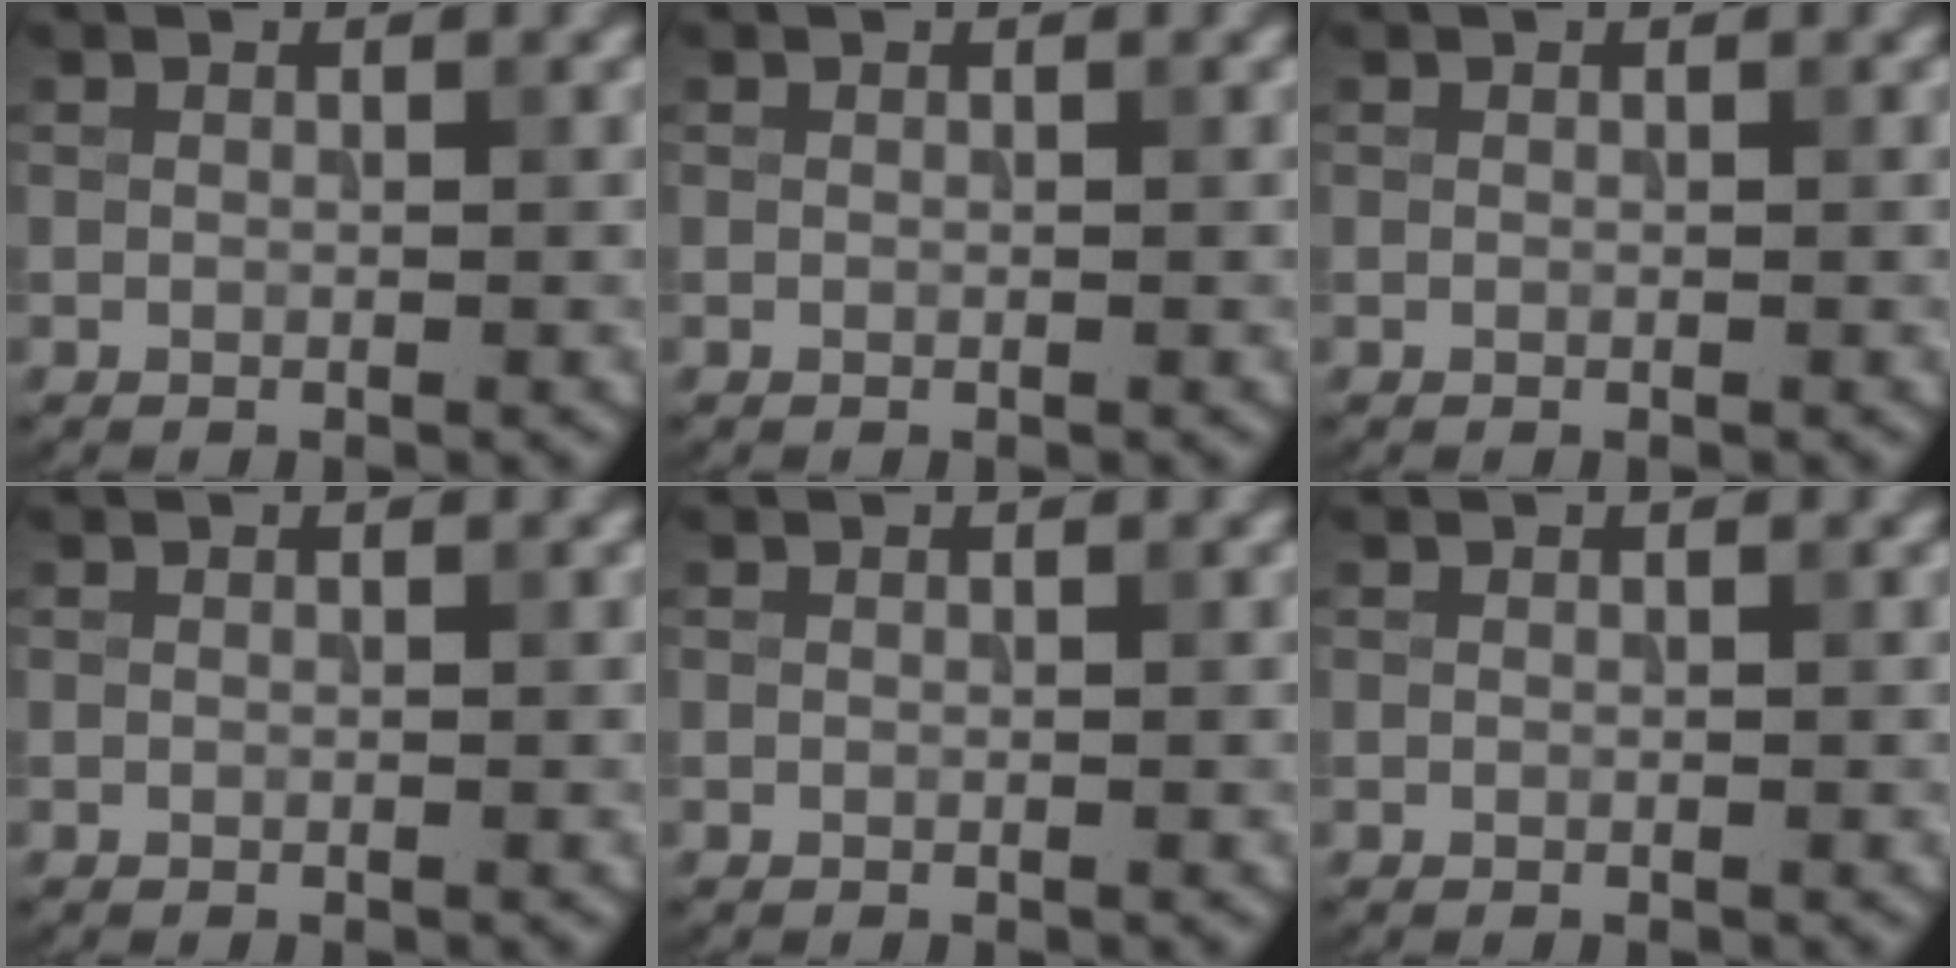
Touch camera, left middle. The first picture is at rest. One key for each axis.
{"total": 0.0}
{"total": 0.0}
{"total": 0.0}
{"total": 0.0}
{"total": 0.0}